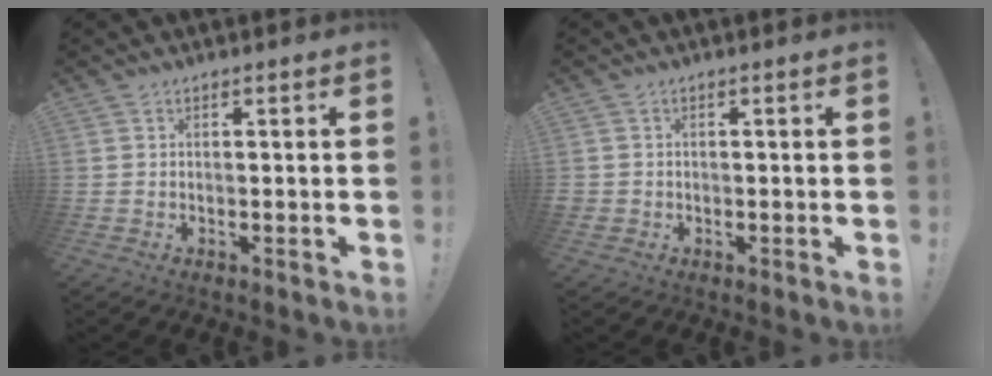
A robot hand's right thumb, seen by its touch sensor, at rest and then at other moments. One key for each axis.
{"total": 1.5, "fx": 0.0, "fy": 1.4, "fz": 0.4, "tx": -0.007, "ty": 0.002, "tz": 0.000}